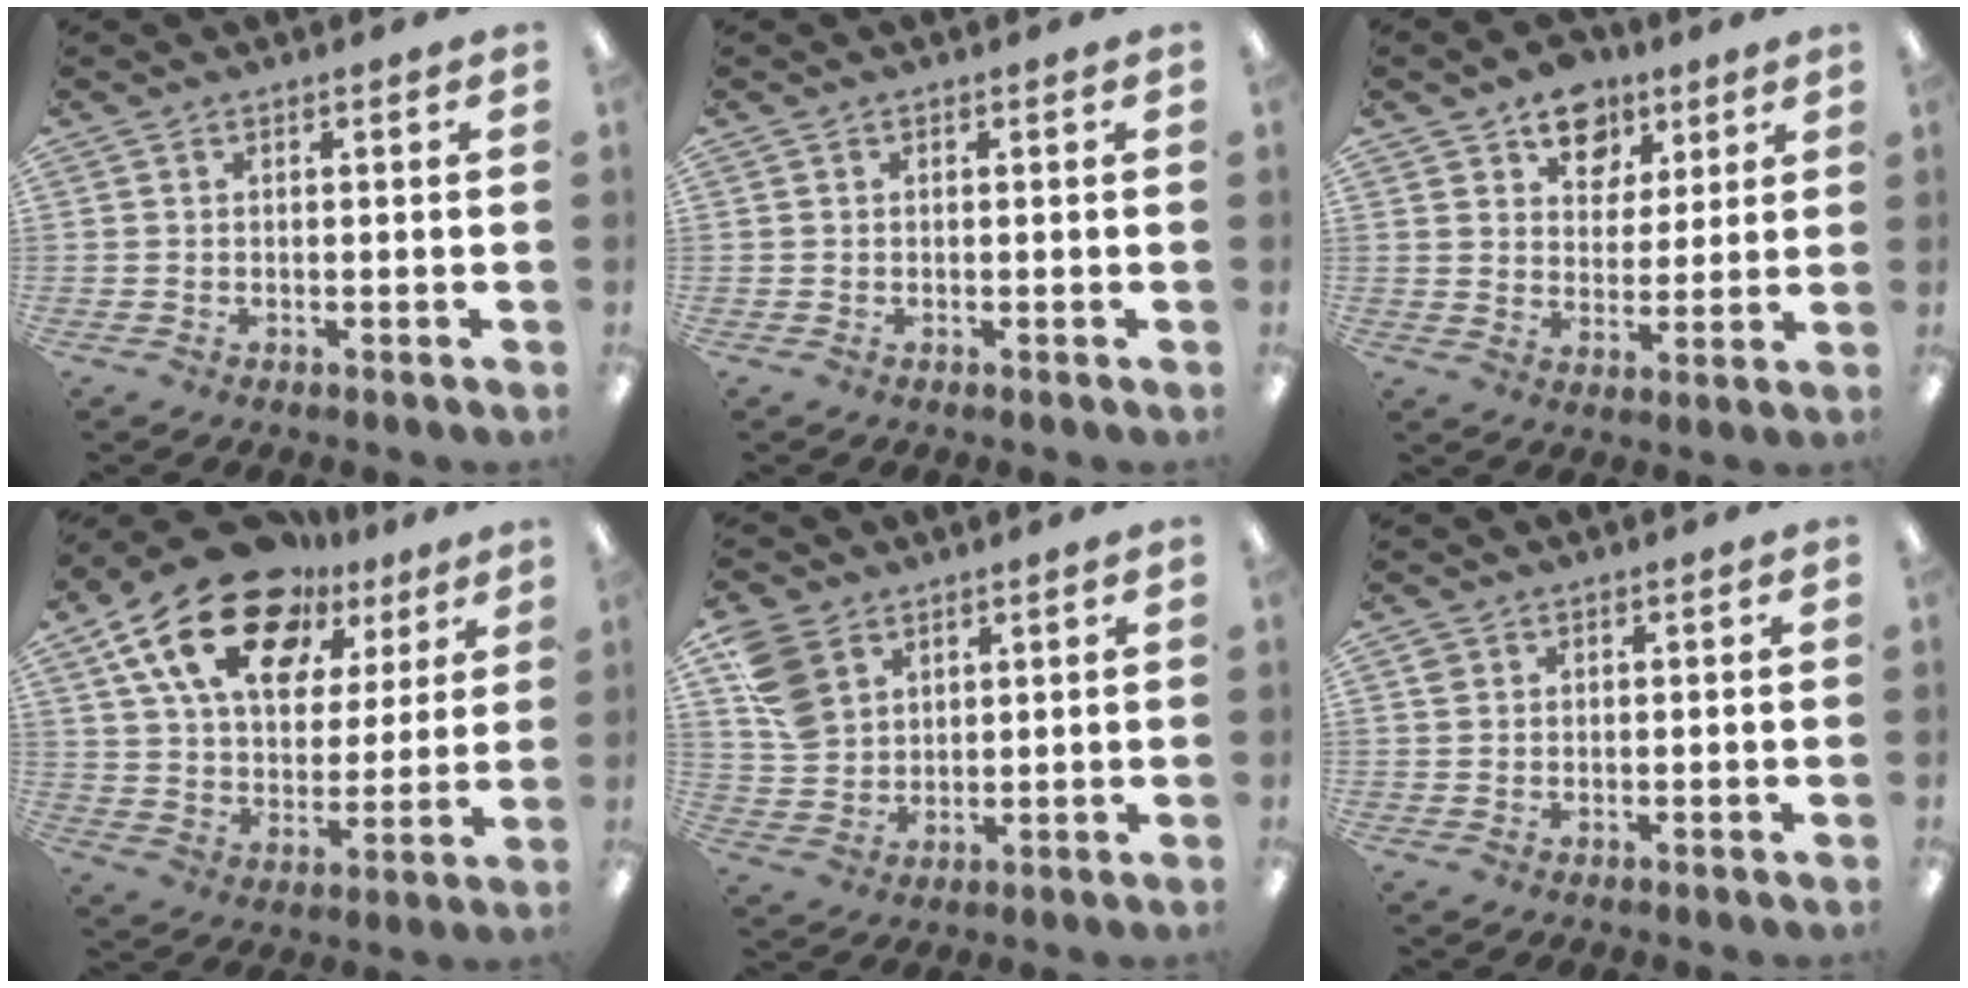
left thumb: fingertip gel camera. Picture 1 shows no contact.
{"total": 0.0}
{"total": 10.4, "force": [7.0, 7.2, 2.5], "torque": [-0.031, -0.044, 0.126]}
{"total": 21.2, "force": [12.9, 11.7, 12.0], "torque": [-0.216, -0.061, 0.231]}
{"total": 11.0, "force": [5.8, 8.2, 4.7], "torque": [-0.112, -0.010, 0.115]}
{"total": 1.2, "force": [0.6, 1.0, 0.2], "torque": [0.003, 0.001, 0.010]}